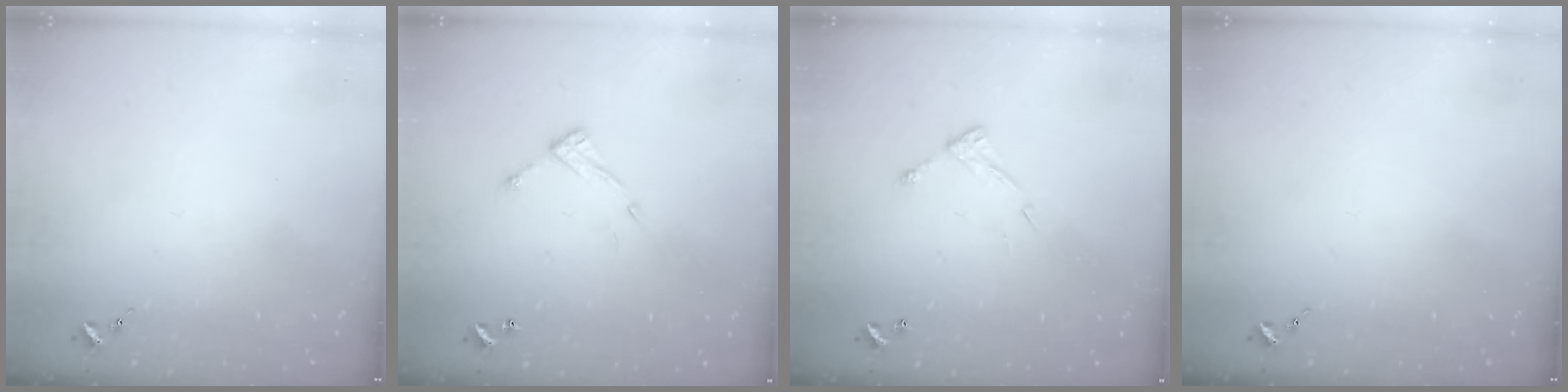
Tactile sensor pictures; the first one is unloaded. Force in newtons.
{"total": 7.9, "press": 7.9, "slide": 0.3}
{"total": 7.7, "press": 7.7, "slide": 0.6}
{"total": 0.0}